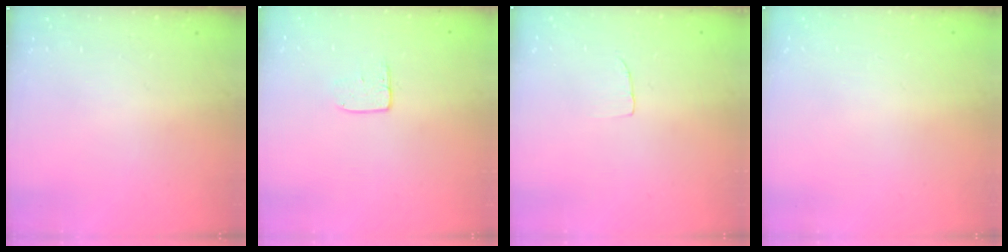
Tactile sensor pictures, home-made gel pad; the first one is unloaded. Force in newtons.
{"total": 5.4, "press": 5.4, "slide": 0.4}
{"total": 2.7, "press": 2.7, "slide": 0.2}
{"total": 0.8, "press": 0.4, "slide": 0.7}